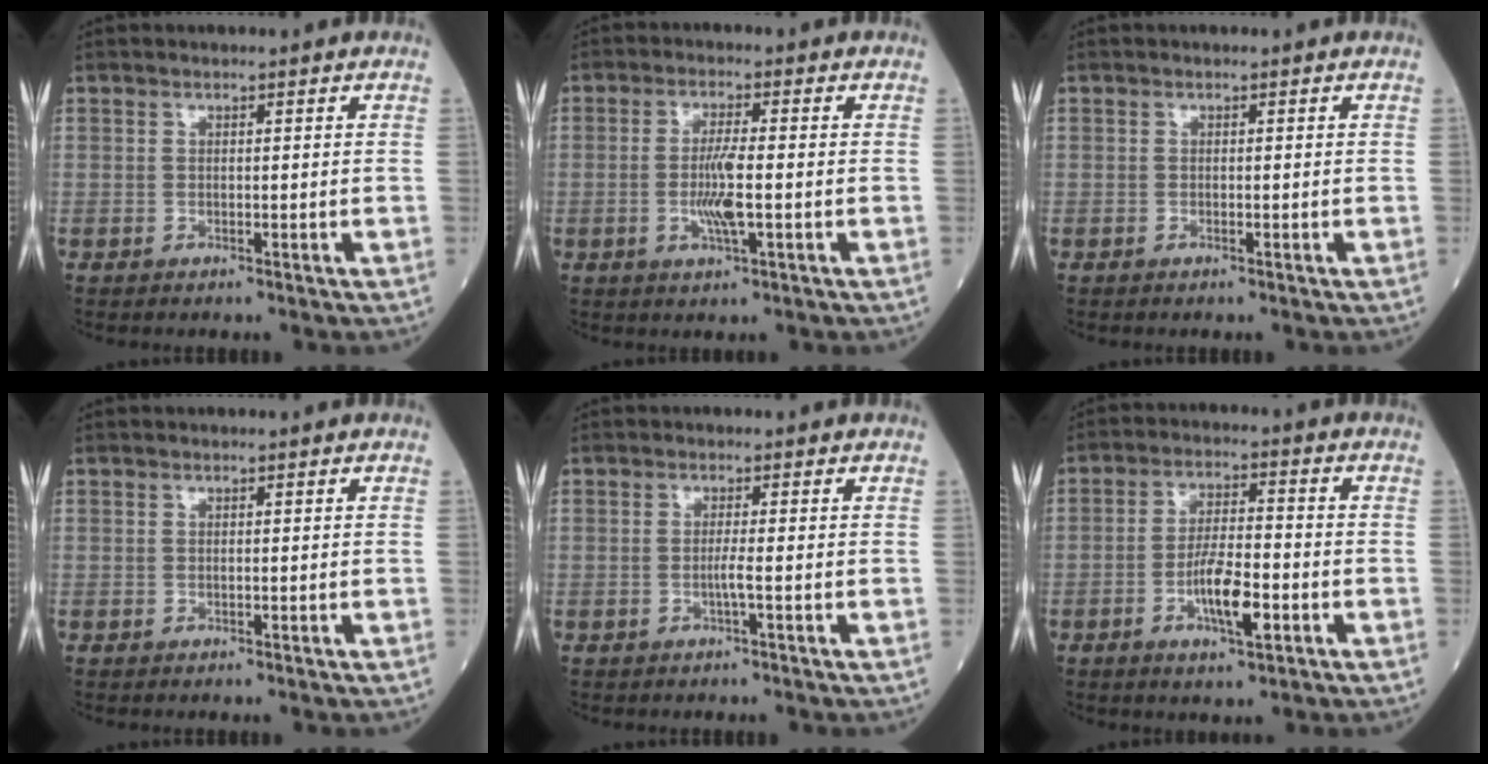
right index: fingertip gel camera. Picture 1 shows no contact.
{"total": 5.4, "force": [-1.0, 0.4, 5.3], "torque": [-0.108, -0.008, -0.018]}
{"total": 0.0}
{"total": 0.0}
{"total": 1.3, "force": [-0.5, -0.4, 1.1], "torque": [-0.018, -0.001, -0.011]}
{"total": 7.9, "force": [-2.8, 1.8, 7.1], "torque": [-0.134, 0.000, -0.048]}